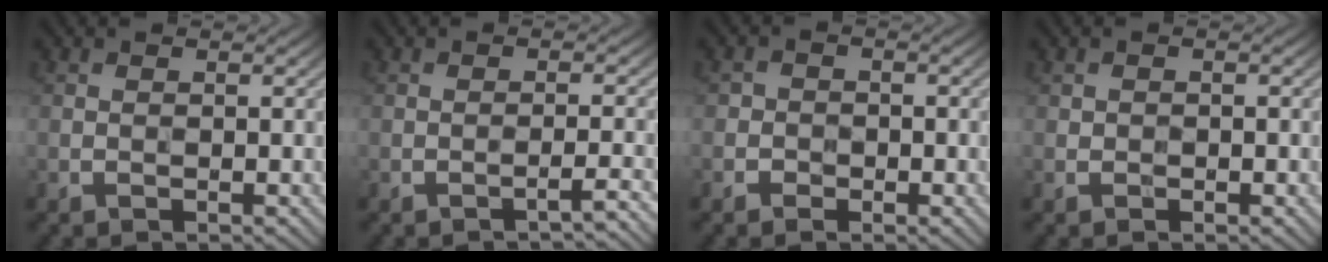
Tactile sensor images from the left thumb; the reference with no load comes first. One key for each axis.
{"total": 1.8, "fx": -1.5, "fy": -0.2, "fz": 1.0, "tx": -0.016, "ty": 0.015, "tz": -0.028}
{"total": 1.8, "fx": -0.9, "fy": 1.6, "fz": 0.3, "tx": 0.007, "ty": 0.006, "tz": -0.027}
{"total": 0.6, "fx": -0.2, "fy": 0.5, "fz": 0.2, "tx": -0.003, "ty": 0.001, "tz": -0.007}